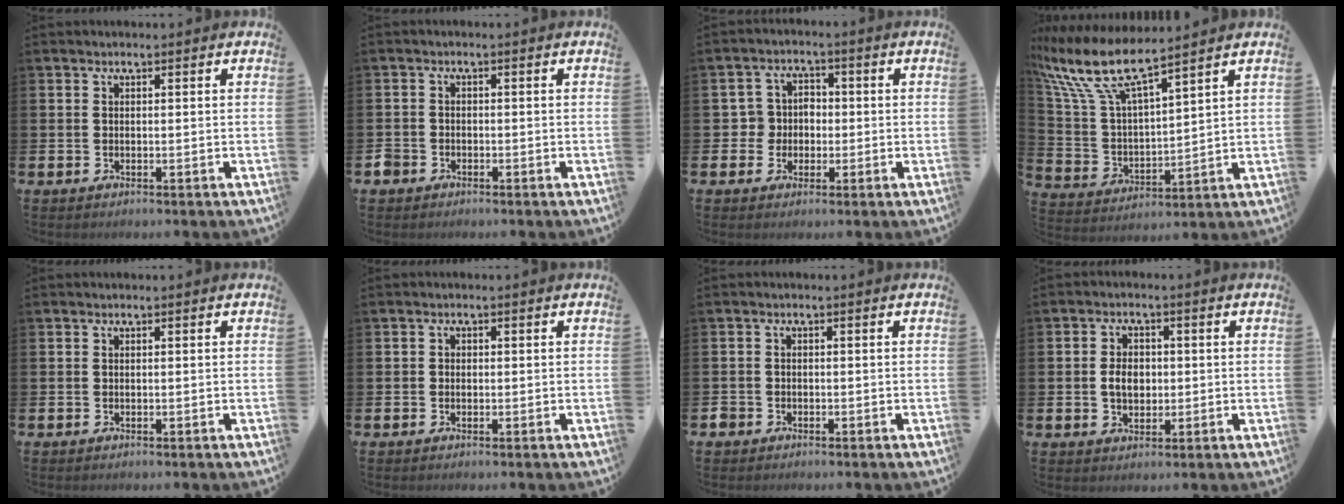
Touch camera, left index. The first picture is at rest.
{"total": 1.8, "force": [-1.5, 1.0, 0.2], "torque": [-0.006, 0.002, -0.033]}
{"total": 3.7, "force": [-0.3, 3.6, 0.7], "torque": [-0.022, 0.009, -0.012]}
{"total": 10.0, "force": [8.3, 2.0, 5.2], "torque": [-0.135, -0.044, 0.142]}
{"total": 0.0}
{"total": 0.9, "force": [-0.3, 0.8, 0.3], "torque": [0.001, 0.002, -0.008]}
{"total": 1.3, "force": [-1.0, 0.9, 0.1], "torque": [-0.003, 0.003, -0.023]}
{"total": 3.7, "force": [0.0, 2.8, 2.4], "torque": [-0.029, 0.001, -0.007]}